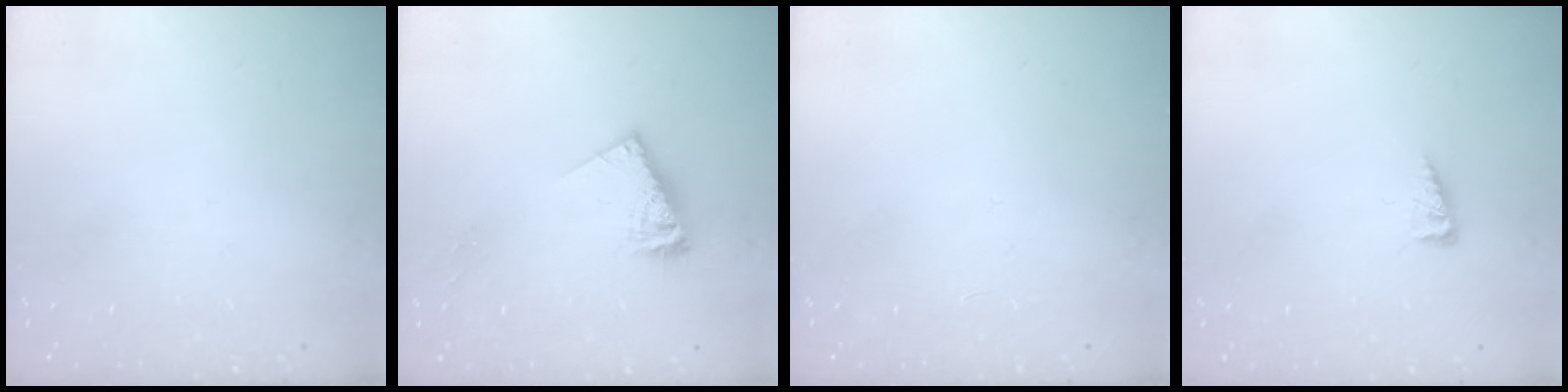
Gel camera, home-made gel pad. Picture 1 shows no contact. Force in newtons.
{"total": 8.2, "press": 8.2, "slide": 0.2}
{"total": 0.0}
{"total": 2.9, "press": 2.9, "slide": 0.3}